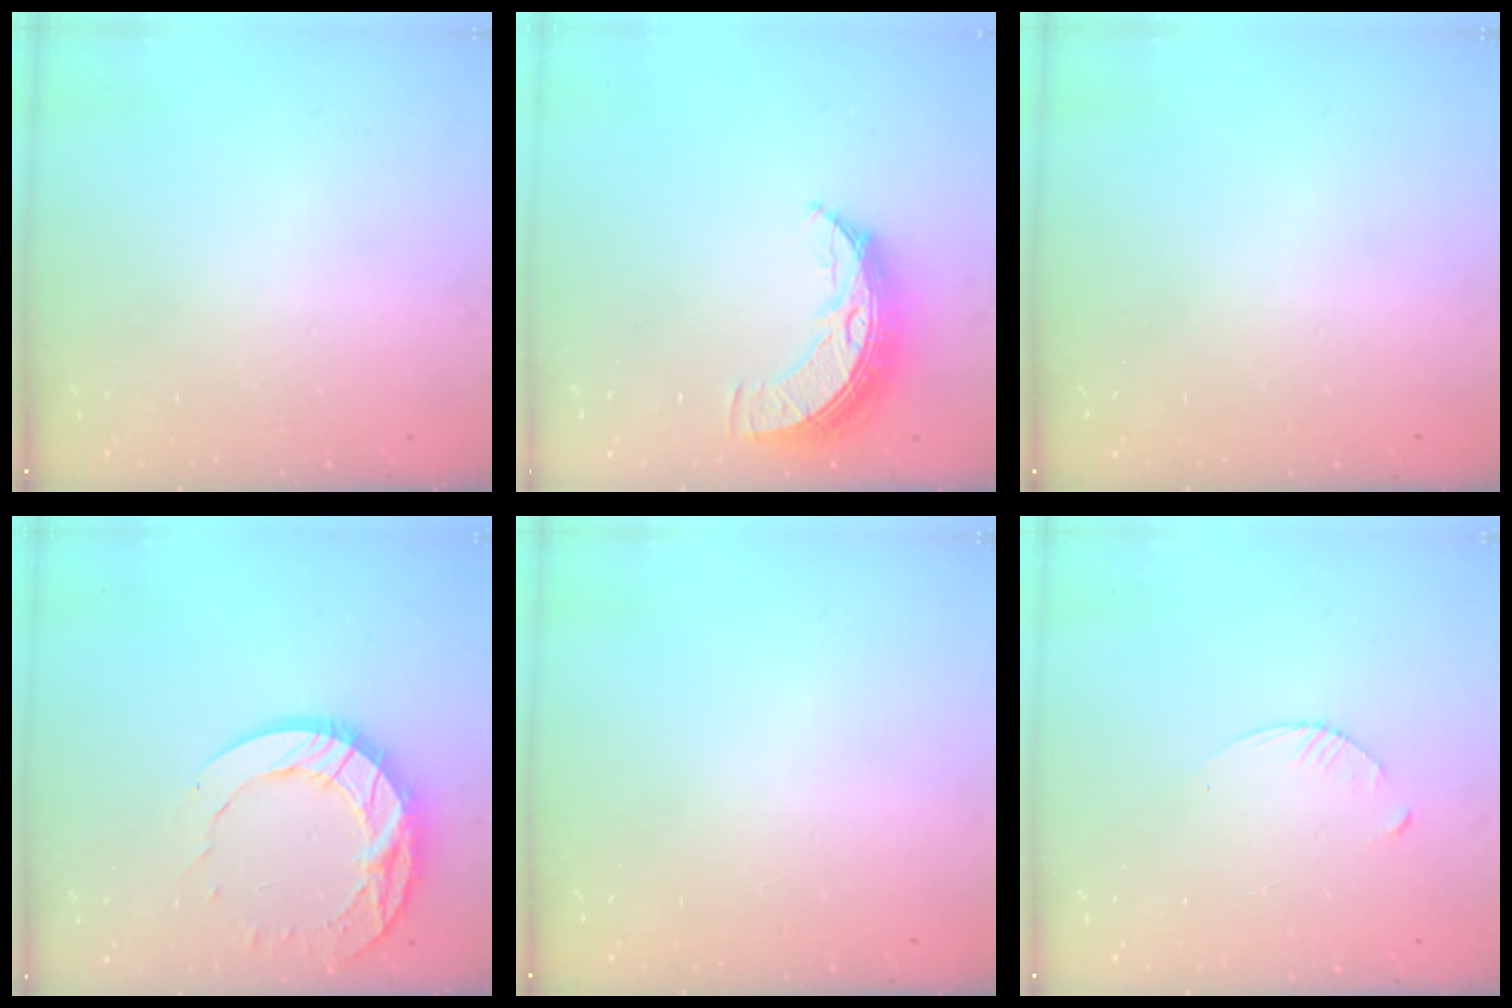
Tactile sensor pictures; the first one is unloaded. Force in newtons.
{"total": 9.4, "press": 9.4, "slide": 0.7}
{"total": 0.0}
{"total": 14.8, "press": 14.7, "slide": 1.1}
{"total": 0.0}
{"total": 3.8, "press": 3.7, "slide": 0.5}